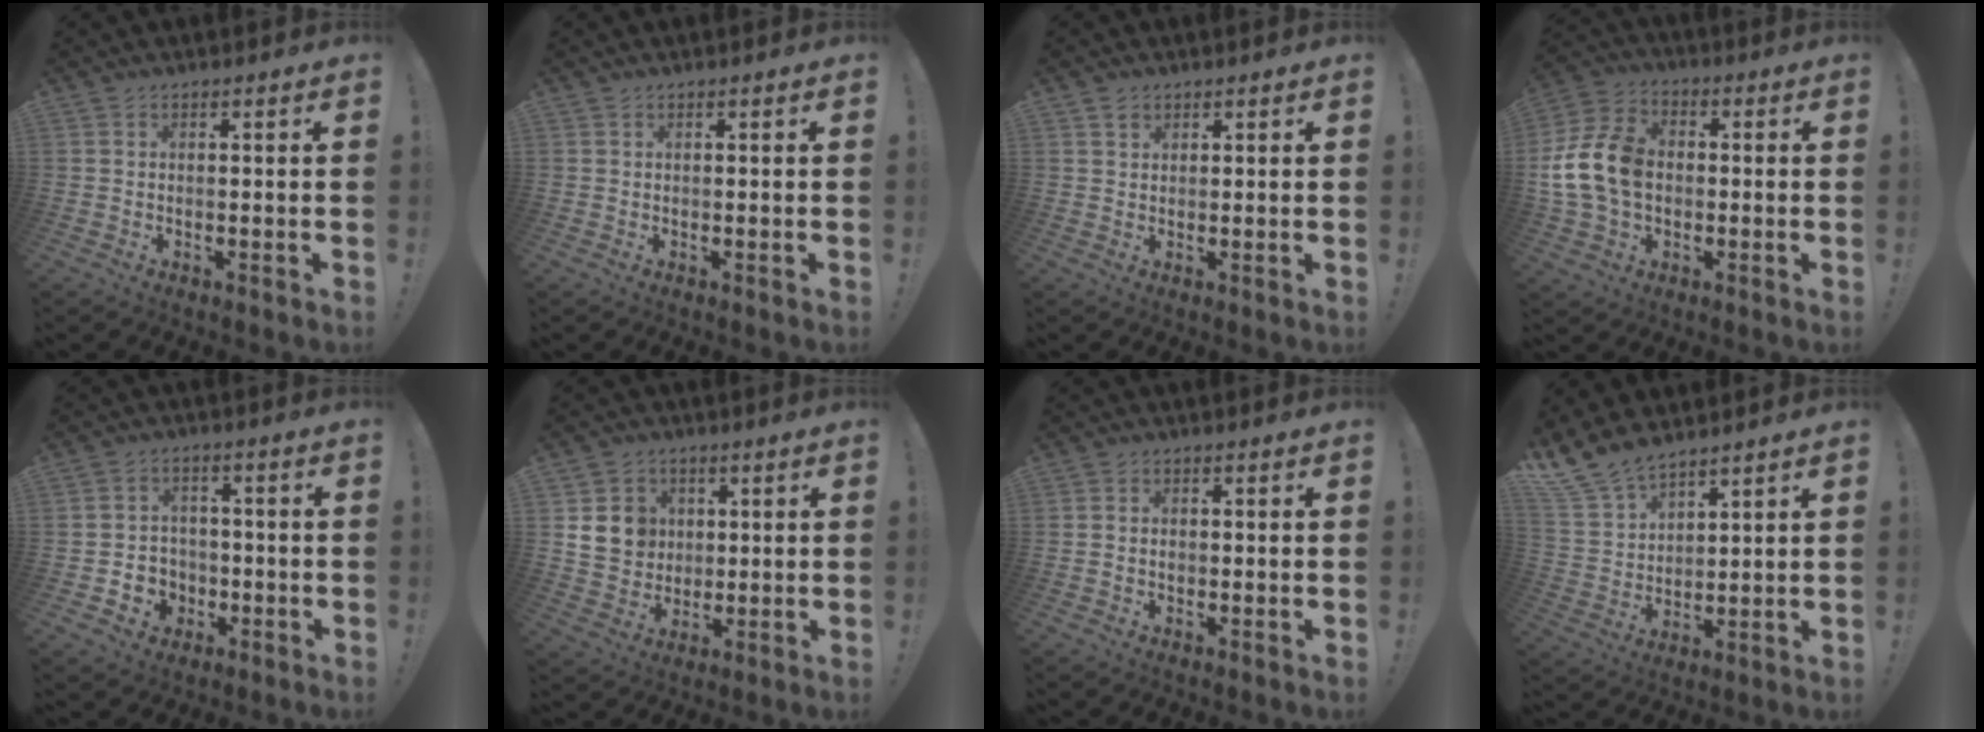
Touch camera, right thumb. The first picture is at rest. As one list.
[{"total": 0.0}, {"total": 1.6, "force": [1.2, 0.9, 0.4], "torque": [0.002, -0.005, 0.022]}, {"total": 15.3, "force": [-0.2, 11.6, 10.0], "torque": [-0.190, 0.018, 0.001]}, {"total": 6.5, "force": [-1.6, 6.1, 1.5], "torque": [-0.022, 0.009, -0.023]}, {"total": 11.1, "force": [2.8, 9.9, 4.1], "torque": [-0.066, -0.003, 0.062]}, {"total": 1.4, "force": [-0.7, 1.1, 0.6], "torque": [-0.002, 0.001, -0.014]}, {"total": 10.3, "force": [8.8, 4.3, 3.1], "torque": [-0.081, -0.053, 0.175]}]